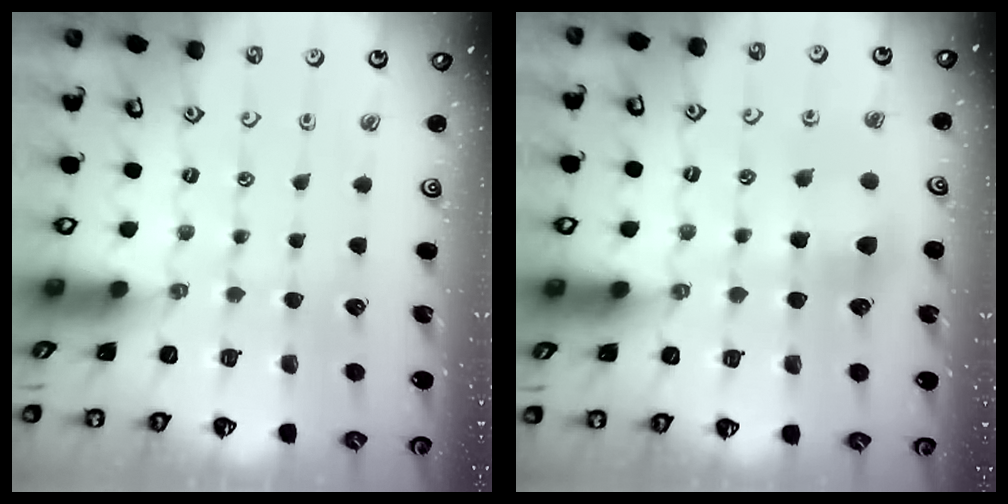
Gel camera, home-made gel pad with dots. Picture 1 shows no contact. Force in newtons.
{"total": 5.6, "press": 5.6, "slide": 0.0}